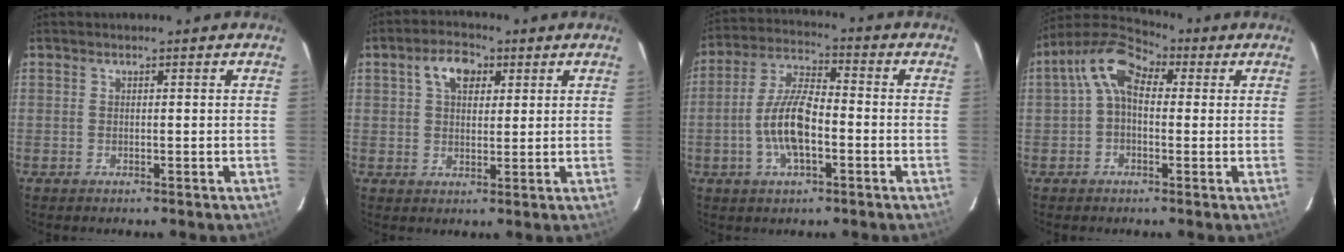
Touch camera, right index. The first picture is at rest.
{"total": 6.1, "force": [2.5, 3.8, 4.0], "torque": [-0.068, 0.022, 0.044]}
{"total": 10.8, "force": [-2.9, 4.2, 9.5], "torque": [-0.196, 0.008, -0.054]}
{"total": 8.6, "force": [1.4, 5.6, 6.4], "torque": [-0.121, 0.034, 0.014]}